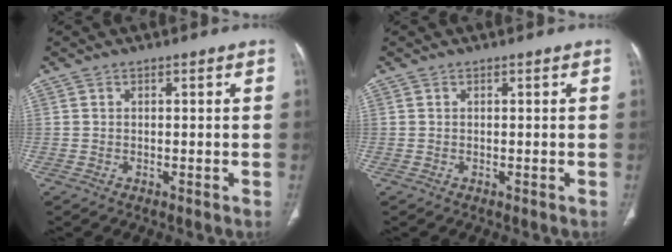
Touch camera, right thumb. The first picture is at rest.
{"total": 0.0}